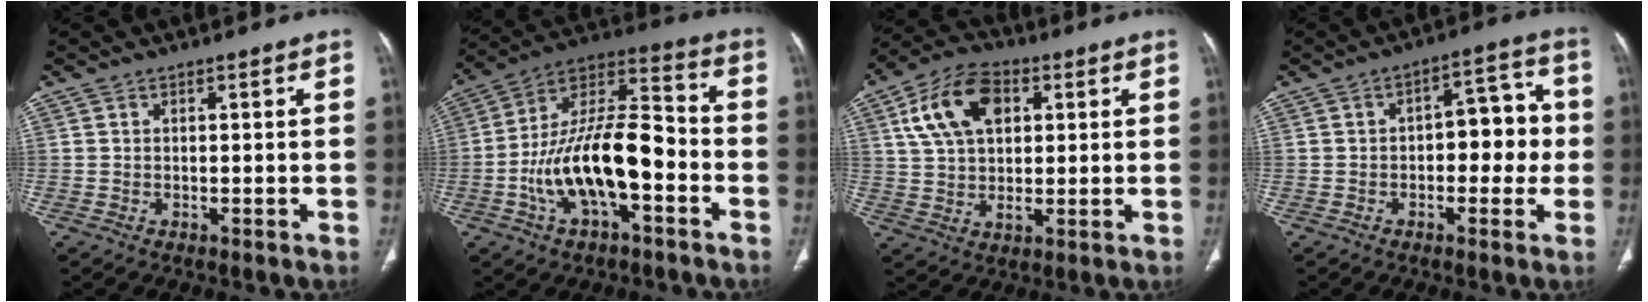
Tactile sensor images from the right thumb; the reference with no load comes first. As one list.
[{"total": 19.3, "force": [-5.5, 8.4, 16.5], "torque": [-0.288, 0.055, -0.097]}, {"total": 13.7, "force": [4.5, 8.4, 9.8], "torque": [-0.168, 0.004, 0.081]}, {"total": 9.4, "force": [-0.6, 5.4, 7.7], "torque": [-0.061, 0.035, -0.017]}]